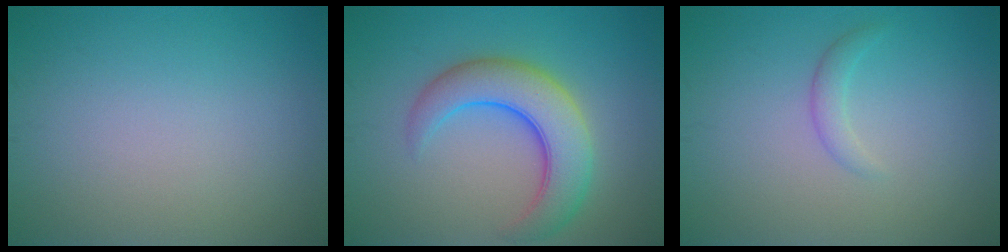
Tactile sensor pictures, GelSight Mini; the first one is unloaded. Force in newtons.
{"total": 6.7, "press": 6.7, "slide": 0.3}
{"total": 1.3, "press": 1.3, "slide": 0.0}